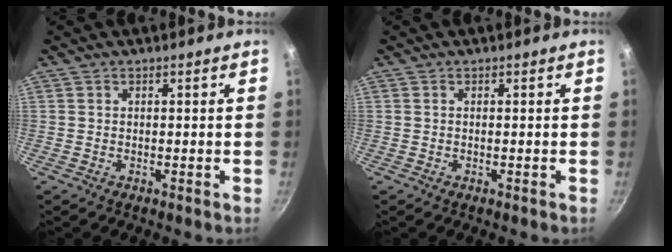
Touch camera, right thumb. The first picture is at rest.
{"total": 0.0}